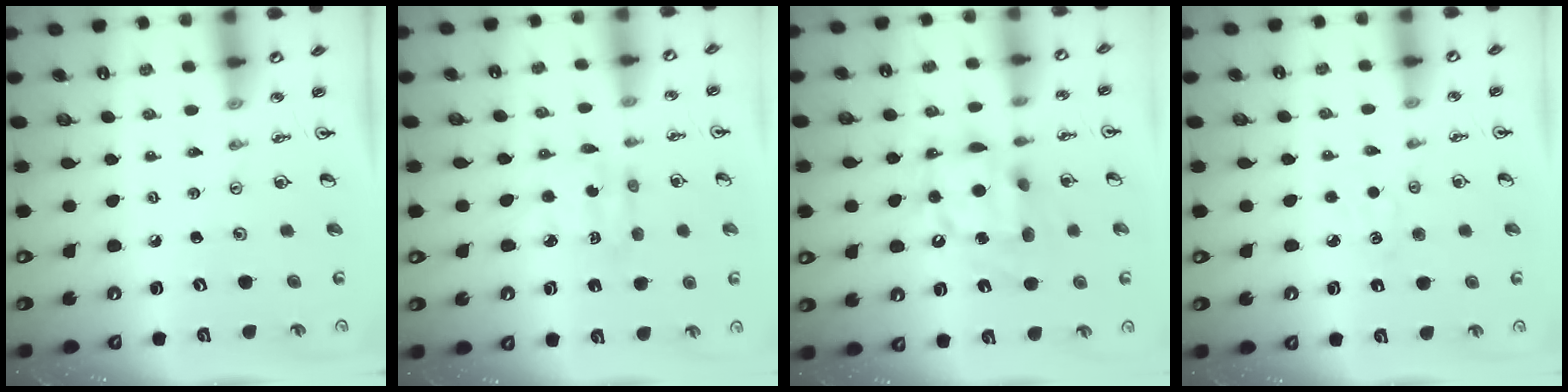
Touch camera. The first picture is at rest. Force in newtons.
{"total": 5.3, "press": 5.3, "slide": 0.4}
{"total": 12.7, "press": 12.7, "slide": 1.2}
{"total": 3.3, "press": 3.3, "slide": 0.5}